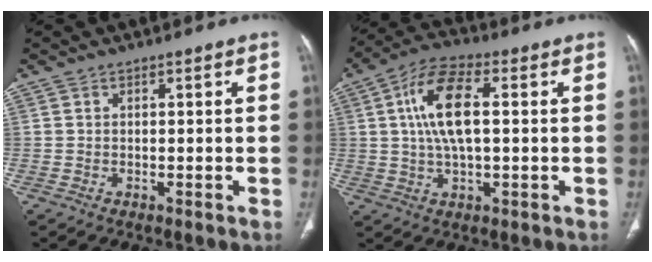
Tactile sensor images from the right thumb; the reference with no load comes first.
{"total": 12.0, "force": [1.8, 5.1, 10.7], "torque": [-0.213, 0.016, 0.030]}